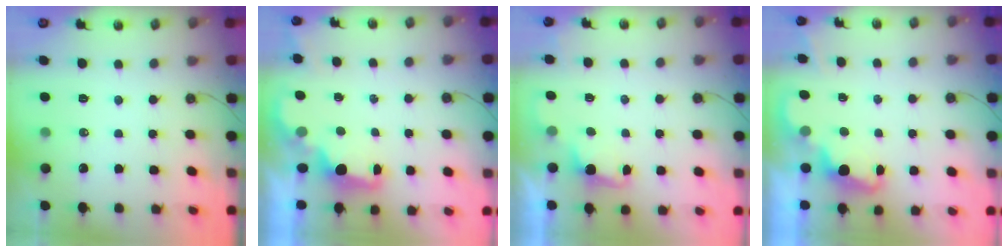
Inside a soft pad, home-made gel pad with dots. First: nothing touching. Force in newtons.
{"total": 2.1, "press": 2.0, "slide": 0.8}
{"total": 1.4, "press": 1.1, "slide": 0.8}
{"total": 2.3, "press": 2.3, "slide": 0.5}